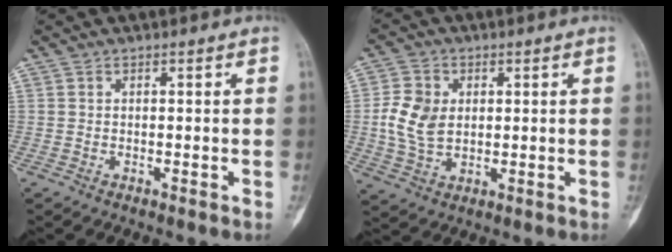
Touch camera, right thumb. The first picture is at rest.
{"total": 8.1, "force": [0.8, 5.8, 5.5], "torque": [-0.099, -0.002, 0.018]}